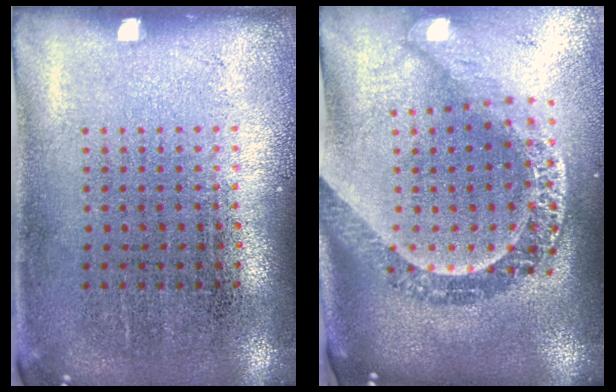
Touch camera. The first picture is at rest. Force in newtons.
{"total": 3.0, "press": 2.3, "slide": 1.9}